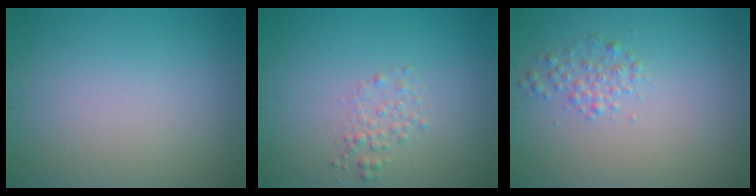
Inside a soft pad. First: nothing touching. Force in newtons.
{"total": 1.3, "press": 1.3, "slide": 0.1}
{"total": 1.5, "press": 1.5, "slide": 0.0}